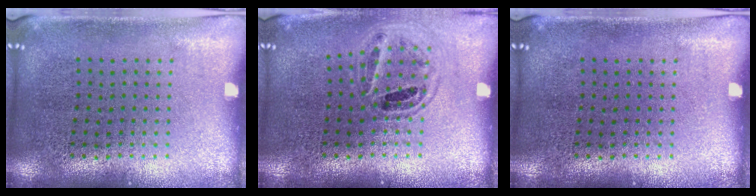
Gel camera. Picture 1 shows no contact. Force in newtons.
{"total": 1.0, "press": 1.0, "slide": 0.1}
{"total": 0.0}